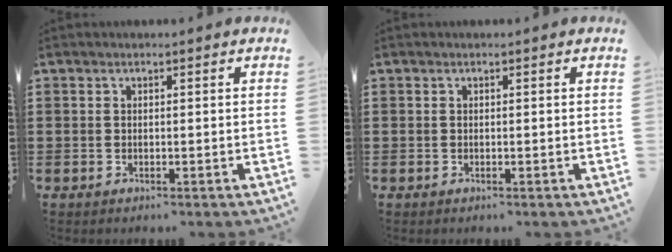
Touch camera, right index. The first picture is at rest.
{"total": 0.0}